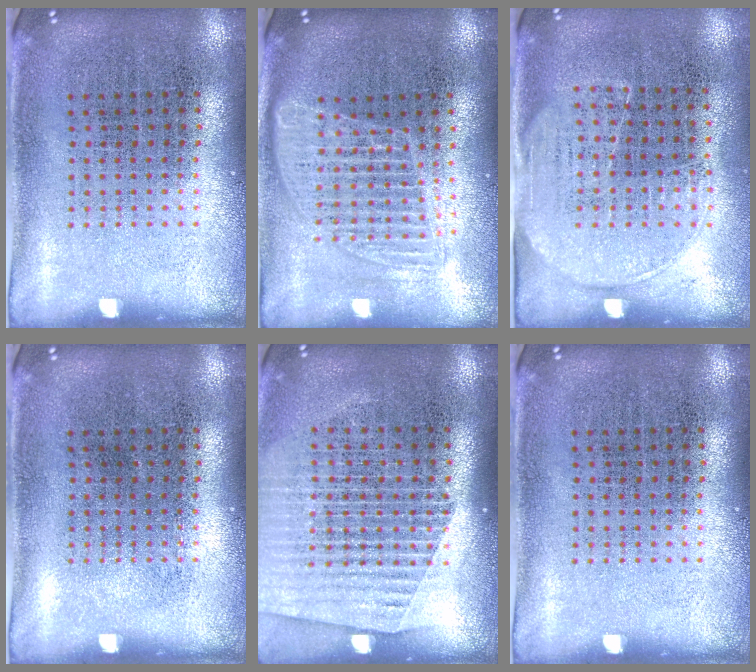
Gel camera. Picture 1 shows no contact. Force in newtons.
{"total": 1.6, "press": 1.4, "slide": 0.7}
{"total": 1.5, "press": 1.2, "slide": 0.9}
{"total": 0.0}
{"total": 1.6, "press": 1.5, "slide": 0.6}
{"total": 0.0}